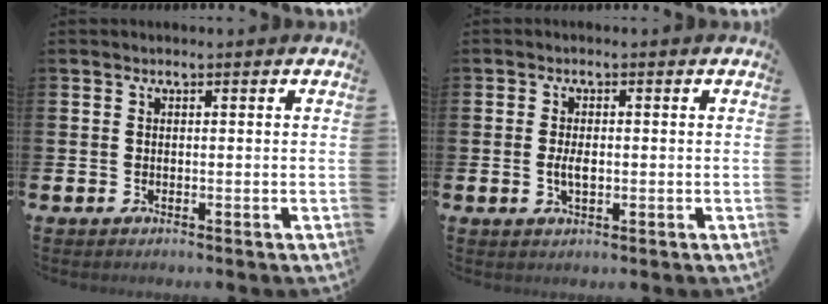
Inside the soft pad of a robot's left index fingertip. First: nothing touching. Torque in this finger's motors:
{"motor_torque": [0.58, 0.04, 0.03, 0.03]}